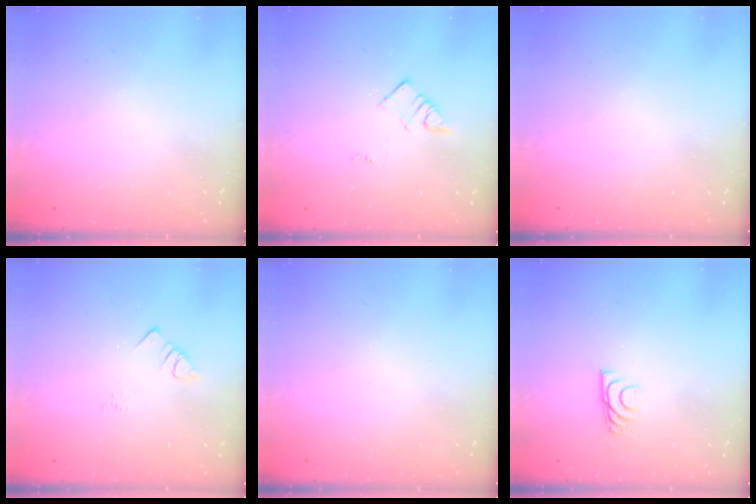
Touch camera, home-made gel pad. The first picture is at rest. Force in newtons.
{"total": 2.9, "press": 2.9, "slide": 0.2}
{"total": 0.0}
{"total": 2.1, "press": 2.1, "slide": 0.4}
{"total": 0.0}
{"total": 5.7, "press": 5.6, "slide": 0.8}